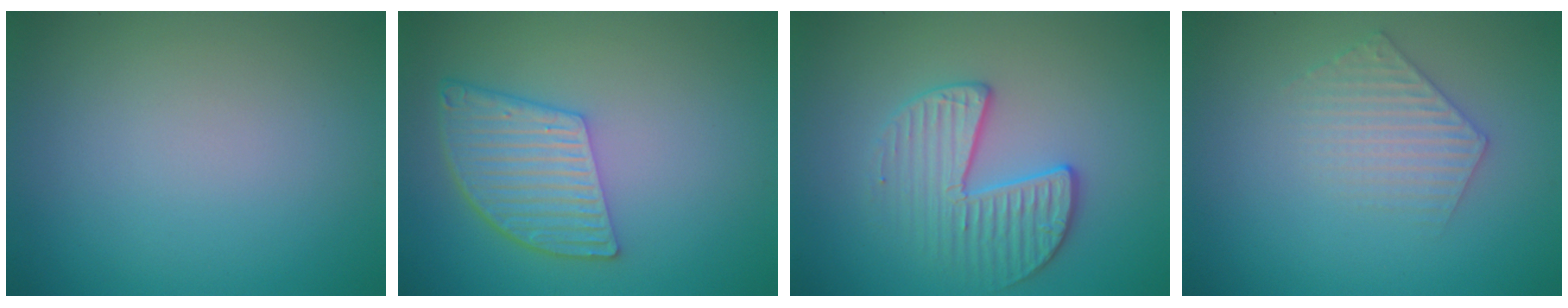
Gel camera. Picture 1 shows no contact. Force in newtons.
{"total": 5.8, "press": 4.3, "slide": 3.8}
{"total": 3.4, "press": 3.2, "slide": 1.1}
{"total": 2.4, "press": 2.4, "slide": 0.3}